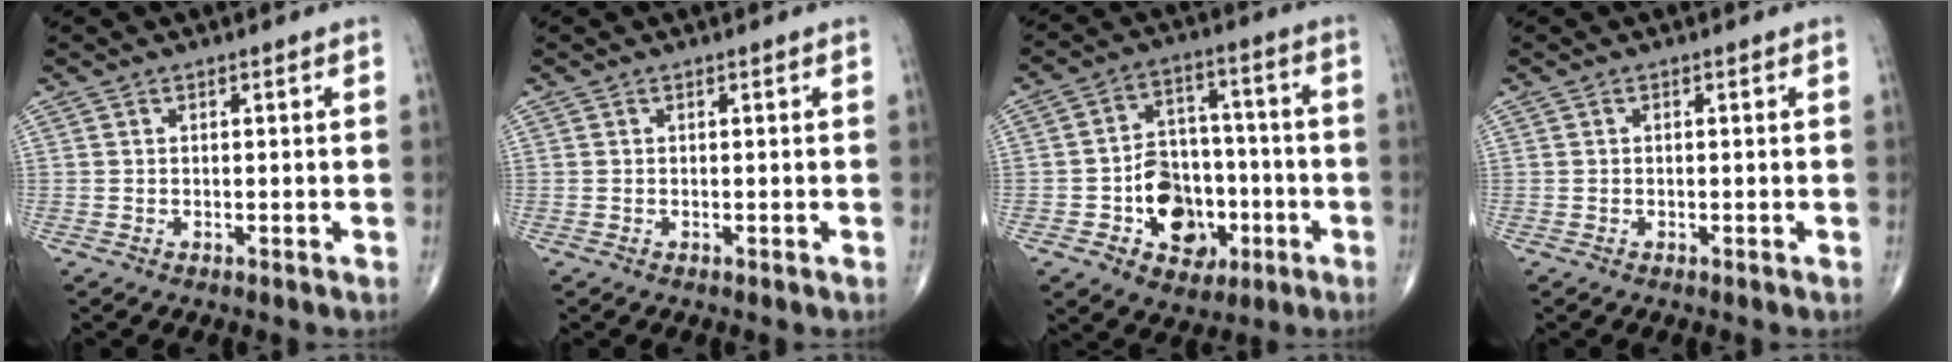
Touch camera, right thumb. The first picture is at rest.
{"total": 0.0}
{"total": 13.3, "force": [-4.3, 9.9, 7.8], "torque": [-0.068, 0.039, -0.063]}
{"total": 0.0}